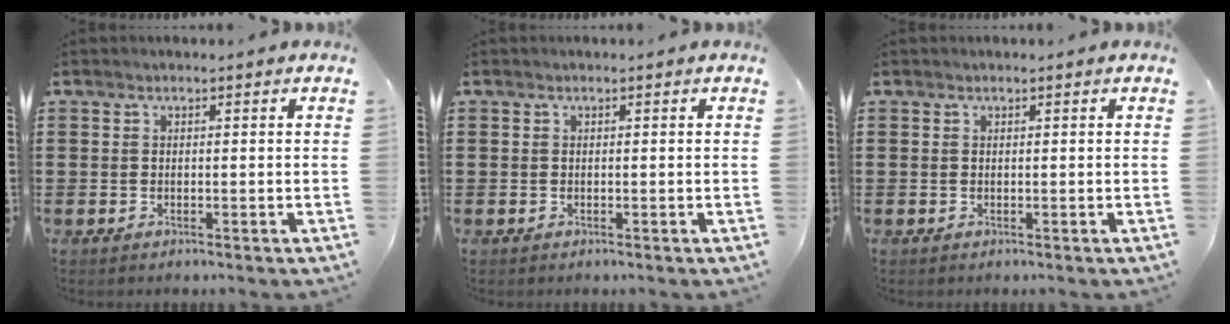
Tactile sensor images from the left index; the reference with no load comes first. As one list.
[{"total": 0.0}, {"total": 0.0}]